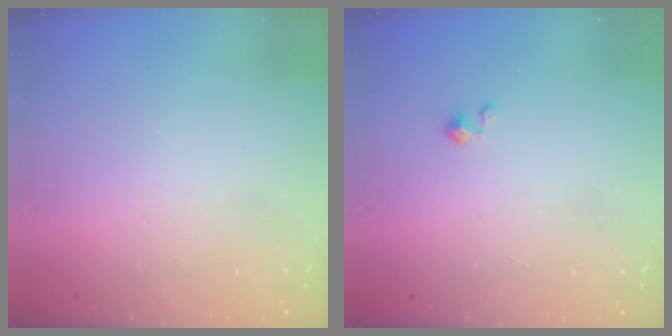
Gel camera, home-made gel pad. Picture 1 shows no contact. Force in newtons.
{"total": 2.3, "press": 2.2, "slide": 0.3}